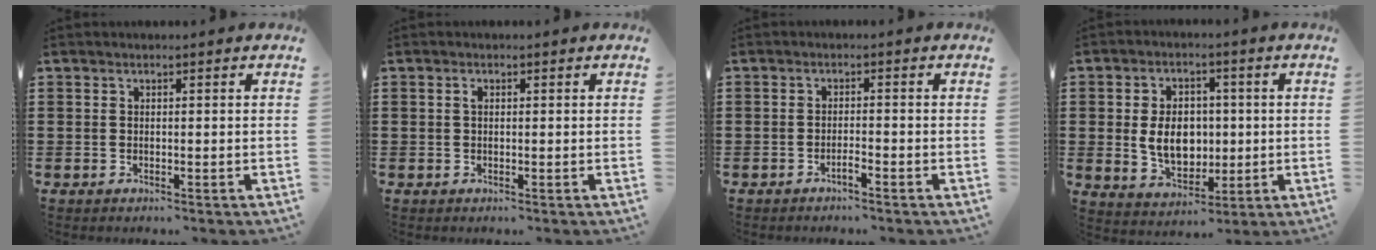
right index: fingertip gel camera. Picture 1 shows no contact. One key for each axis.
{"total": 0.8, "fx": 0.1, "fy": 0.4, "fz": 0.6, "tx": -0.014, "ty": 0.000, "tz": 0.002}
{"total": 1.4, "fx": -1.2, "fy": 0.0, "fz": 0.8, "tx": -0.015, "ty": -0.002, "tz": -0.022}
{"total": 7.6, "fx": 0.1, "fy": 5.5, "fz": 5.2, "tx": -0.104, "ty": 0.005, "tz": -0.004}